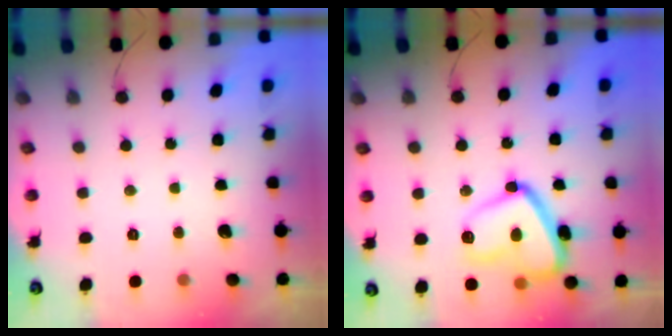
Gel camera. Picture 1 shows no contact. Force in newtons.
{"total": 17.3, "press": 17.3, "slide": 1.2}